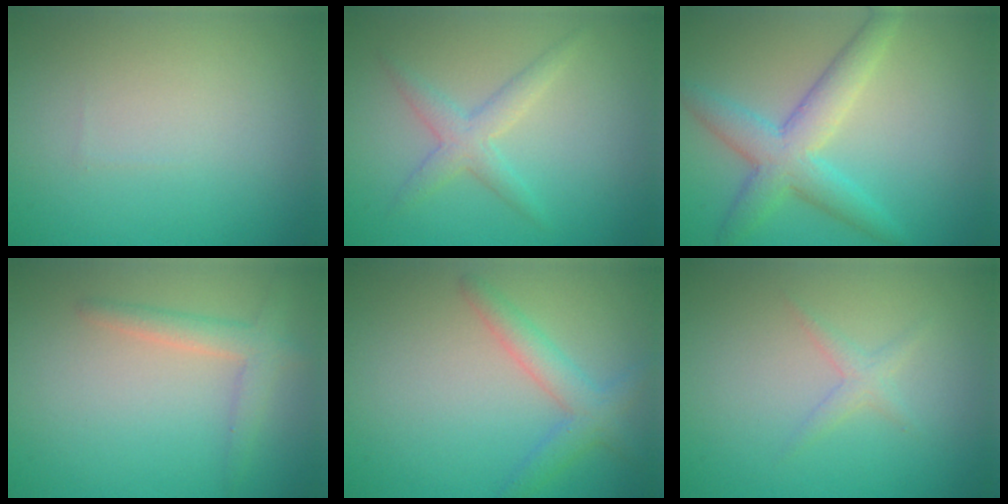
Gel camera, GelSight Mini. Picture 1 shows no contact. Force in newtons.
{"total": 2.5, "press": 2.5, "slide": 0.1}
{"total": 5.1, "press": 5.1, "slide": 0.1}
{"total": 2.5, "press": 2.5, "slide": 0.1}
{"total": 2.9, "press": 2.9, "slide": 0.1}
{"total": 1.3, "press": 1.3, "slide": 0.1}